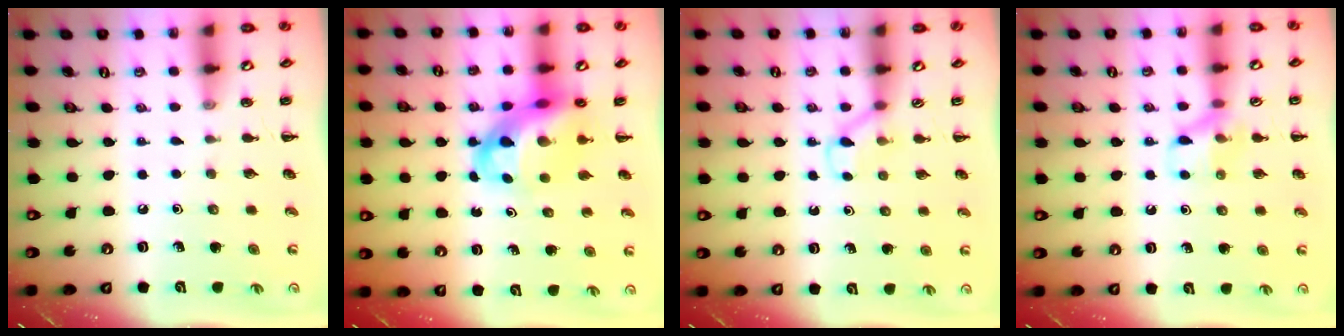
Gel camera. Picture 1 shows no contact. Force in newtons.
{"total": 10.9, "press": 10.6, "slide": 2.8}
{"total": 3.5, "press": 3.3, "slide": 1.2}
{"total": 9.1, "press": 9.1, "slide": 0.7}